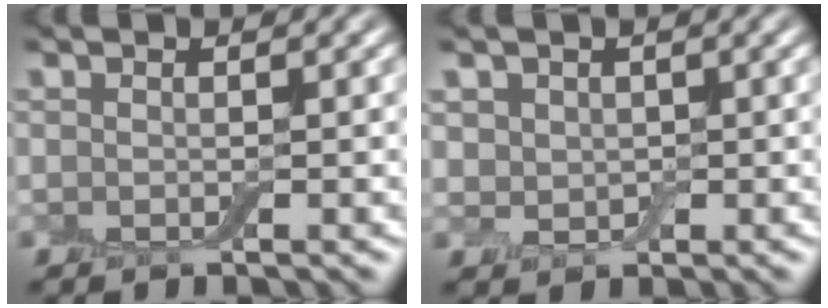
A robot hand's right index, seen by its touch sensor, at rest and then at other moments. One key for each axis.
{"total": 2.7, "fx": 1.0, "fy": 2.3, "fz": 1.0, "tx": -0.013, "ty": 0.009, "tz": 0.006}